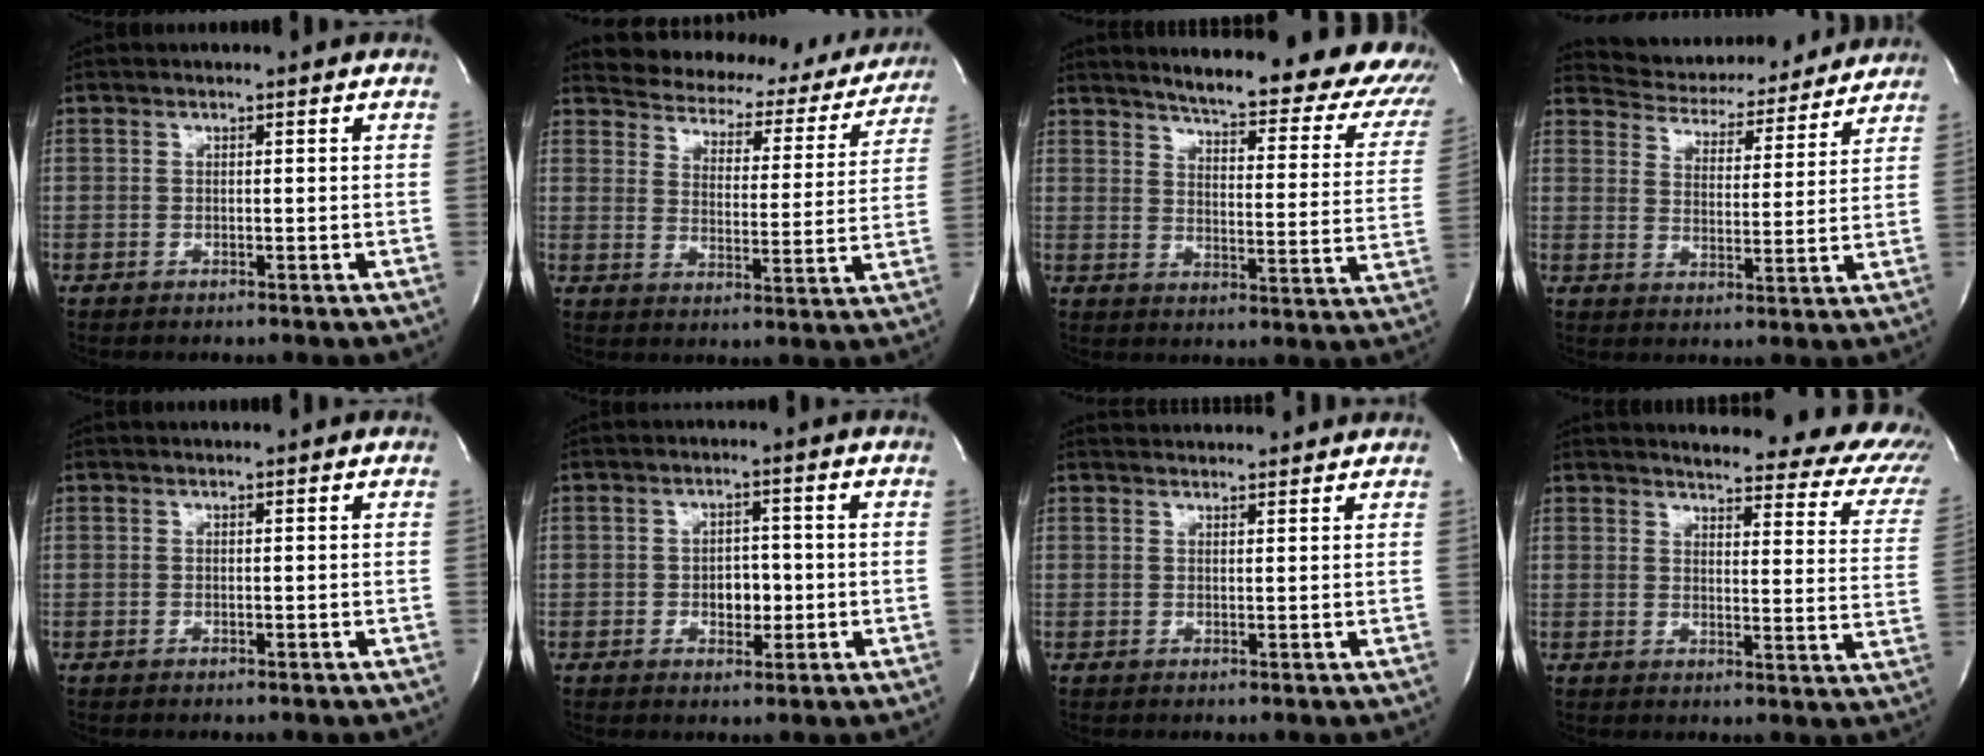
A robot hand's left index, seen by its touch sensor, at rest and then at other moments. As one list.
[{"total": 20.4, "force": [18.8, 6.6, 4.5], "torque": [-0.051, -0.030, 0.221]}, {"total": 26.9, "force": [23.6, 5.6, 11.7], "torque": [-0.156, -0.085, 0.264]}, {"total": 15.5, "force": [14.8, 3.8, 2.9], "torque": [-0.033, 0.001, 0.199]}, {"total": 0.0}, {"total": 3.6, "force": [-0.7, 2.3, 2.7], "torque": [-0.031, 0.002, -0.007]}, {"total": 6.0, "force": [6.0, 0.5, 0.9], "torque": [-0.014, 0.027, 0.074]}, {"total": 20.3, "force": [18.0, 4.4, 8.4], "torque": [-0.087, -0.063, 0.179]}]